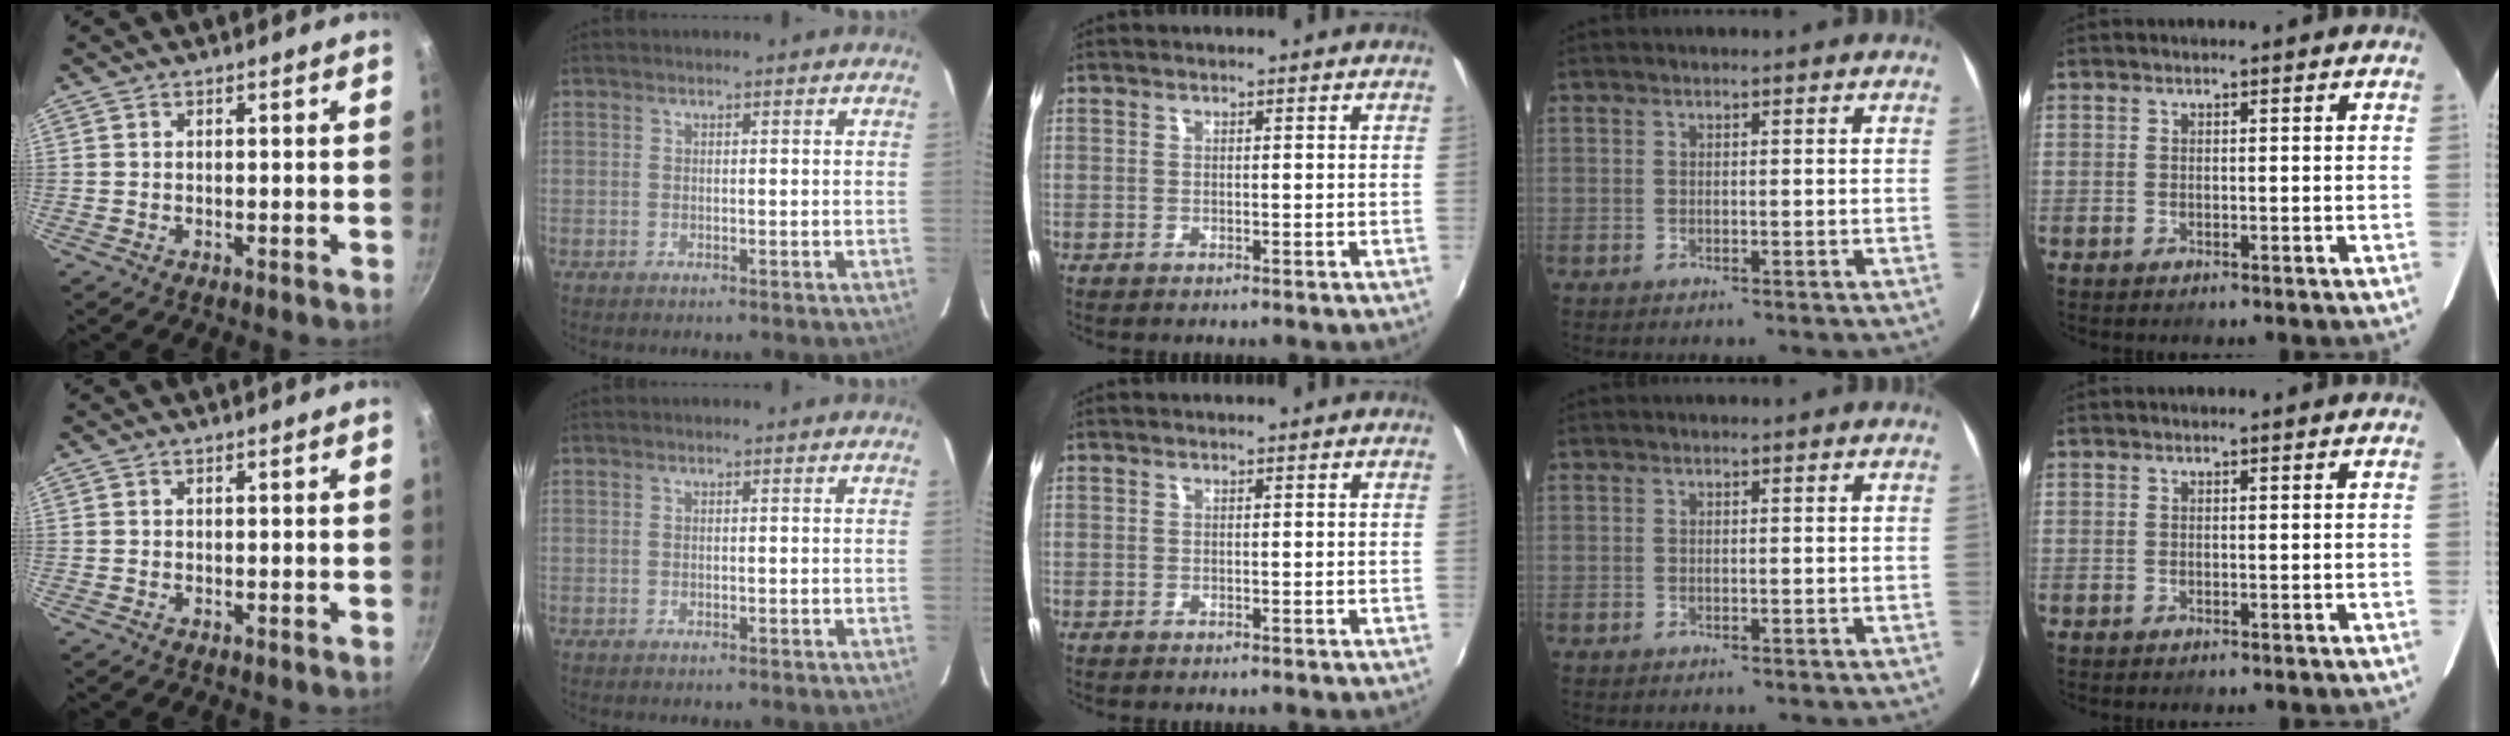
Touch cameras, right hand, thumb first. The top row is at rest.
{}